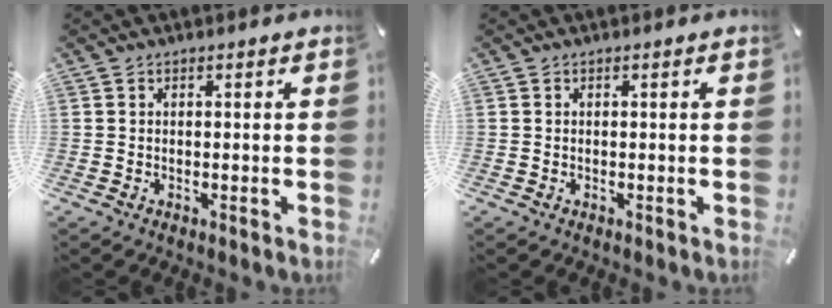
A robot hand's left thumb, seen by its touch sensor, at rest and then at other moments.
{"total": 0.0}